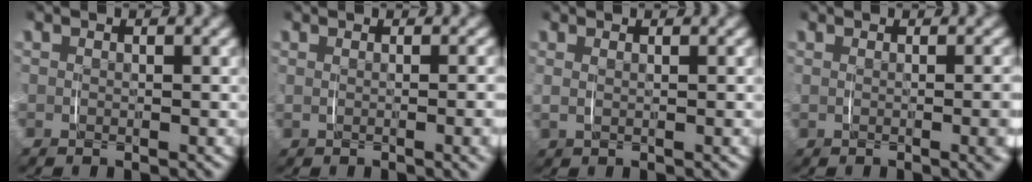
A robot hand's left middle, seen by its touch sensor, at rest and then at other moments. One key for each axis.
{"total": 2.4, "fx": 0.3, "fy": 0.1, "fz": 2.3, "tx": -0.028, "ty": 0.007, "tz": 0.003}
{"total": 1.3, "fx": 0.6, "fy": 0.3, "fz": 1.1, "tx": -0.028, "ty": -0.001, "tz": 0.014}
{"total": 3.1, "fx": 0.3, "fy": 0.4, "fz": 3.0, "tx": -0.028, "ty": 0.006, "tz": 0.002}